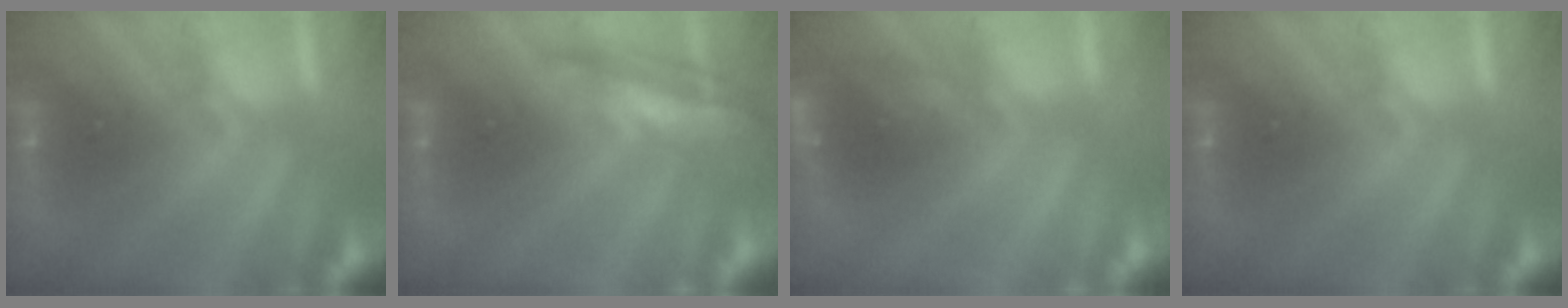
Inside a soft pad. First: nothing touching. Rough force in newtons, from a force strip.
{"total": 2.5}
{"total": 2.6}
{"total": 0.0}